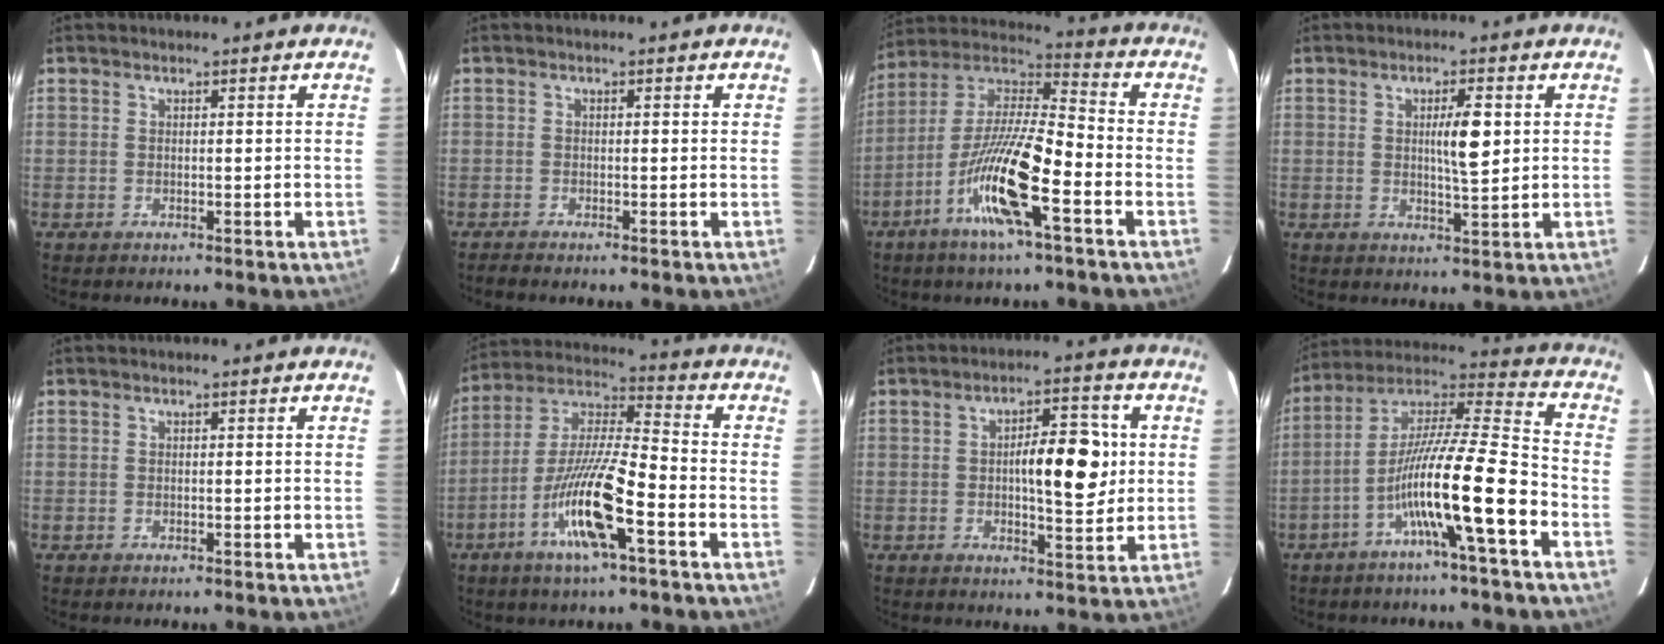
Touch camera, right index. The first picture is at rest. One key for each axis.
{"total": 1.3, "fx": -1.0, "fy": -0.1, "fz": 0.7, "tx": -0.013, "ty": -0.002, "tz": -0.019}
{"total": 15.9, "fx": -6.8, "fy": 1.5, "fz": 14.3, "tx": -0.283, "ty": -0.006, "tz": -0.129}
{"total": 4.9, "fx": 1.0, "fy": 0.6, "fz": 4.8, "tx": -0.080, "ty": 0.000, "tz": 0.015}
{"total": 0.0}
{"total": 14.8, "fx": -6.3, "fy": 1.4, "fz": 13.4, "tx": -0.266, "ty": -0.007, "tz": -0.118}
{"total": 9.3, "fx": 0.7, "fy": 2.8, "fz": 8.8, "tx": -0.131, "ty": 0.011, "tz": 0.012}
{"total": 15.7, "fx": -6.5, "fy": -0.2, "fz": 14.2, "tx": -0.258, "ty": 0.008, "tz": -0.120}